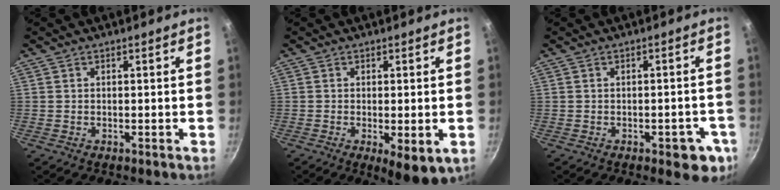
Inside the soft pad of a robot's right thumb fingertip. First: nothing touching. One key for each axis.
{"total": 6.7, "fx": -1.8, "fy": 2.2, "fz": 6.1, "tx": -0.088, "ty": -0.011, "tz": -0.017}
{"total": 6.7, "fx": -2.8, "fy": 3.2, "fz": 5.2, "tx": -0.040, "ty": 0.015, "tz": -0.028}